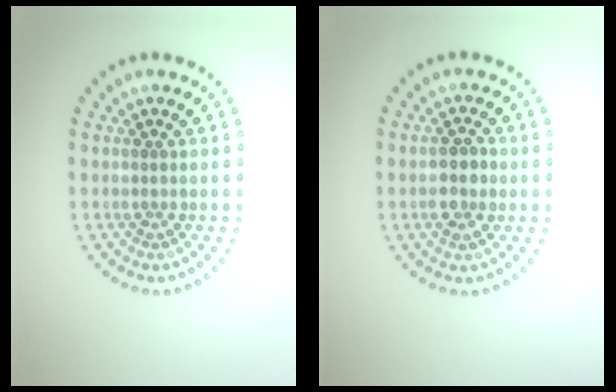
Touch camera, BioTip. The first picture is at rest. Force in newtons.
{"total": 2.5, "press": 2.5, "slide": 0.4}